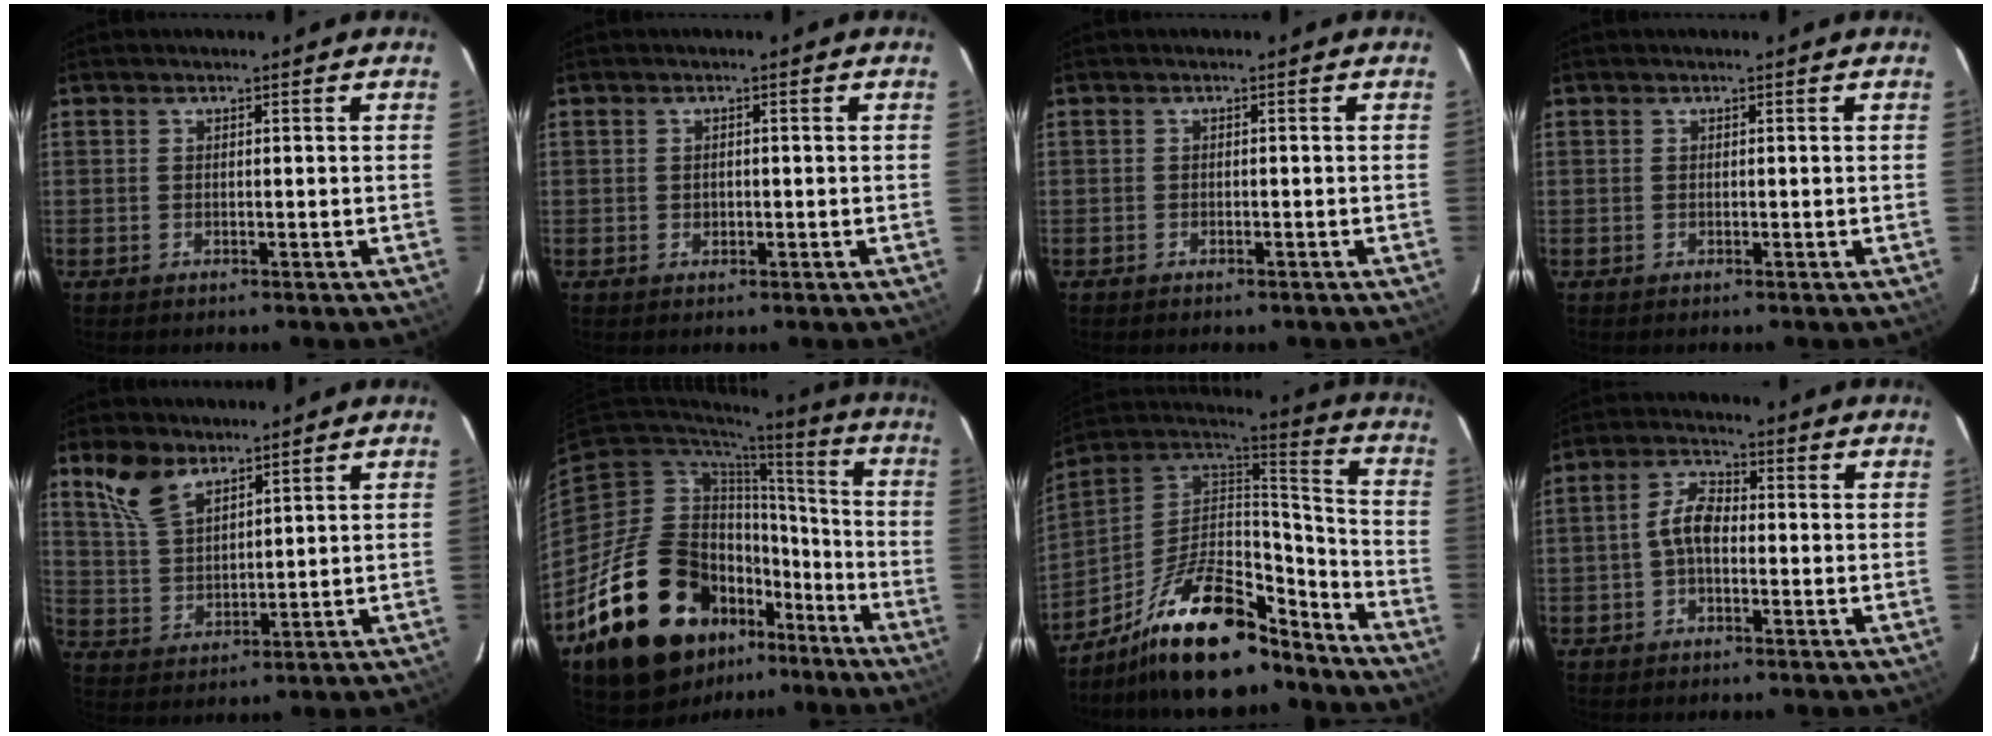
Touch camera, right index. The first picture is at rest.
{"total": 1.0, "force": [-0.1, 0.9, 0.3], "torque": [-0.002, 0.002, -0.001]}
{"total": 1.3, "force": [-1.0, 0.7, 0.4], "torque": [-0.012, 0.000, -0.014]}
{"total": 0.0}
{"total": 8.3, "force": [5.8, 3.9, 4.4], "torque": [-0.089, 0.014, 0.122]}
{"total": 23.9, "force": [-12.3, 14.7, 14.2], "torque": [-0.277, 0.012, -0.183]}
{"total": 22.2, "force": [-15.6, 8.1, 13.5], "torque": [-0.243, 0.011, -0.253]}
{"total": 4.9, "force": [-0.8, 2.7, 4.1], "torque": [-0.084, 0.017, -0.015]}